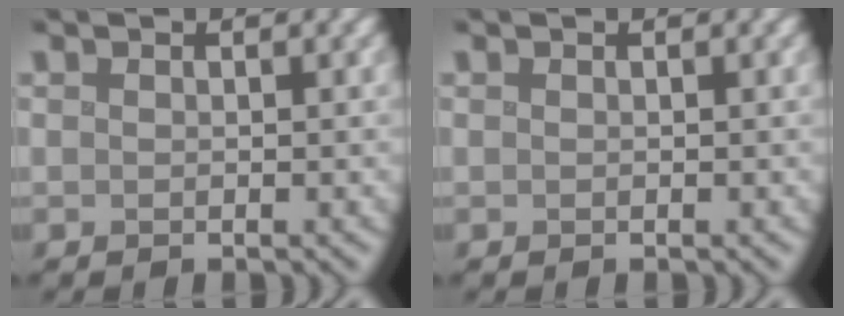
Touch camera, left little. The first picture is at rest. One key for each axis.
{"total": 0.0}